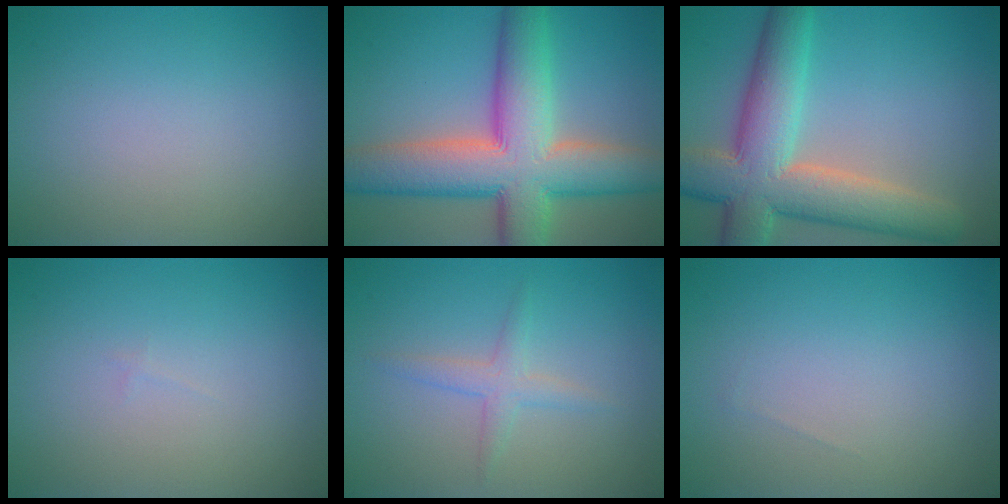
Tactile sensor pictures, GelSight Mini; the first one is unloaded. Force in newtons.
{"total": 12.0, "press": 12.0, "slide": 0.6}
{"total": 10.2, "press": 10.2, "slide": 0.9}
{"total": 0.0}
{"total": 1.8, "press": 1.8, "slide": 0.1}
{"total": 0.0}